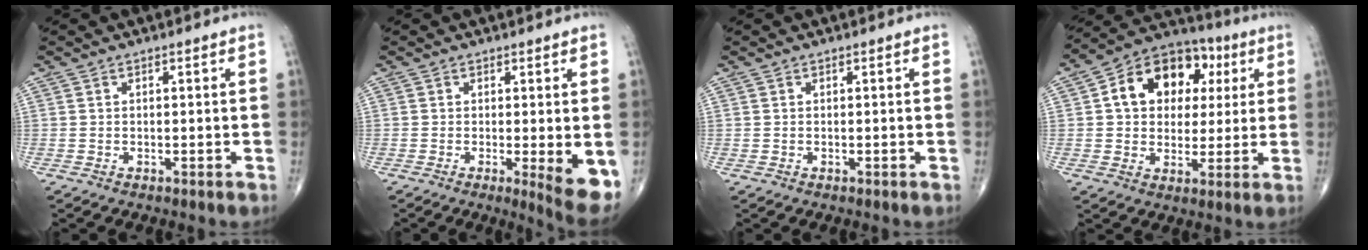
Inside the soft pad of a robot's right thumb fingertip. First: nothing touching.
{"total": 6.3, "force": [-1.1, 1.3, 6.1], "torque": [-0.087, -0.018, -0.017]}
{"total": 0.0}
{"total": 15.9, "force": [3.9, 11.8, 9.9], "torque": [-0.114, 0.015, 0.055]}